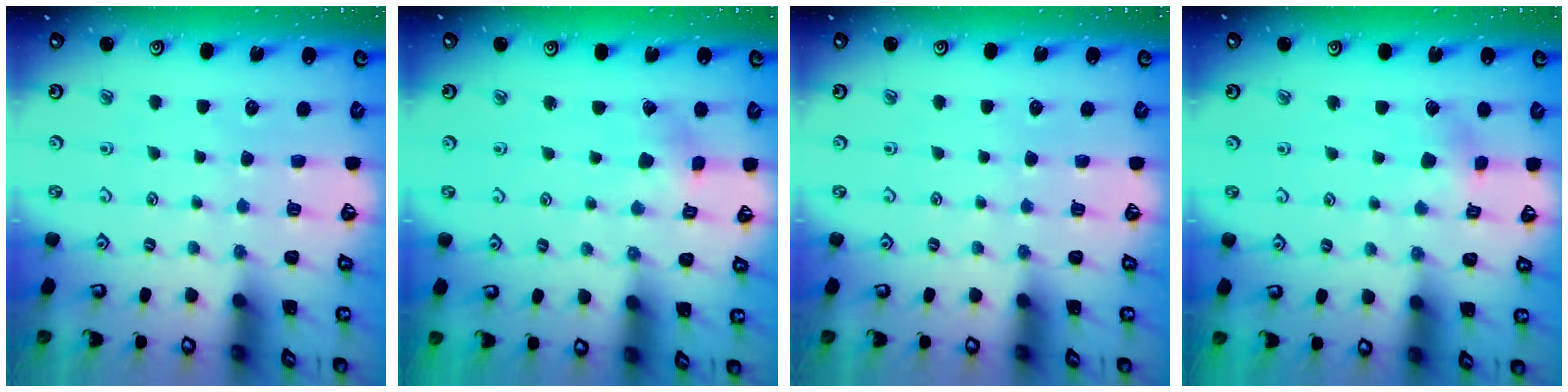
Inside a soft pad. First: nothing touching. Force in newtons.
{"total": 2.4, "press": 2.4, "slide": 0.3}
{"total": 0.0}
{"total": 3.8, "press": 3.8, "slide": 0.3}